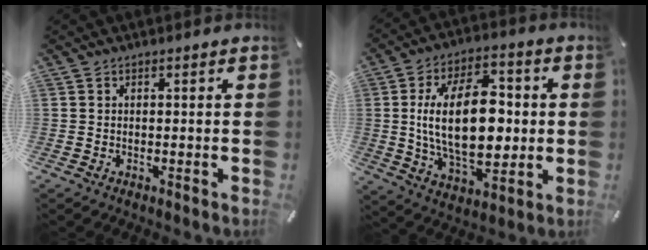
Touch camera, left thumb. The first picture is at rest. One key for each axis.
{"total": 20.8, "fx": 0.8, "fy": 11.9, "fz": 17.0, "tx": -0.323, "ty": -0.002, "tz": 0.007}